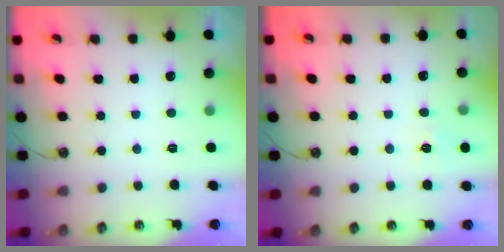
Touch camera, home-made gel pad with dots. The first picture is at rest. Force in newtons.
{"total": 6.2, "press": 6.2, "slide": 0.7}